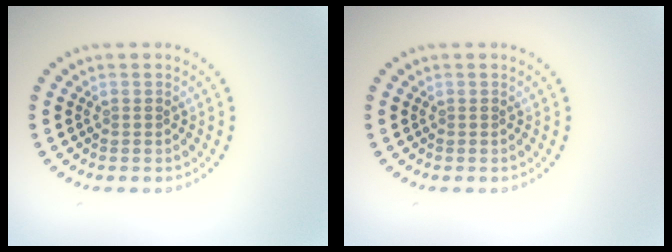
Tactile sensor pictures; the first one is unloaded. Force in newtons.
{"total": 0.0}